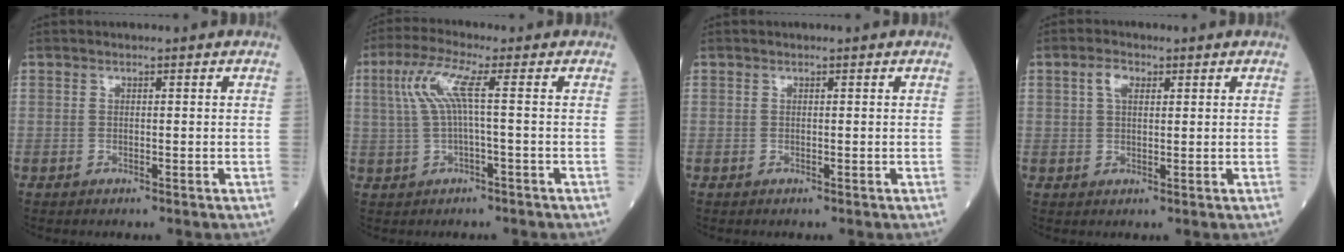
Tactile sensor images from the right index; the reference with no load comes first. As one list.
[{"total": 5.7, "force": [0.9, 0.0, 5.7], "torque": [-0.127, 0.022, 0.022]}, {"total": 0.0}, {"total": 2.8, "force": [1.2, 1.5, 2.1], "torque": [-0.041, 0.008, 0.022]}]